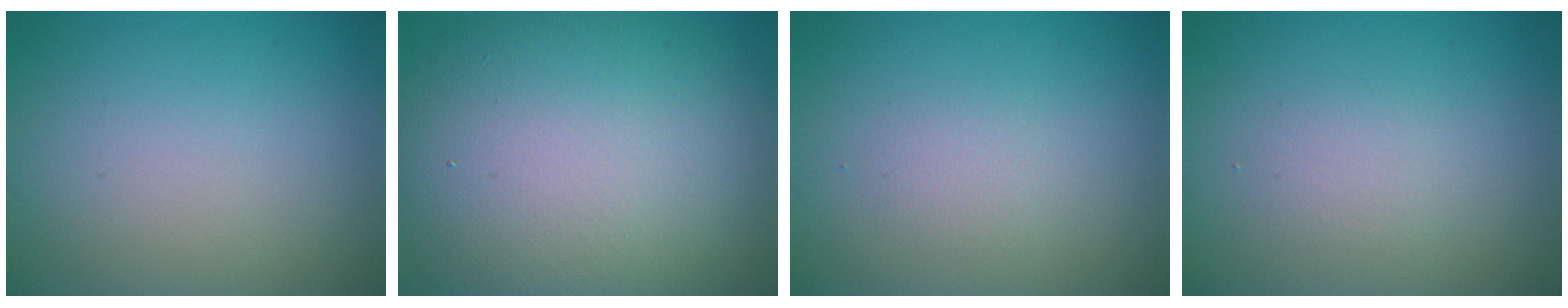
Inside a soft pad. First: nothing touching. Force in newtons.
{"total": 13.5, "press": 13.5, "slide": 1.3}
{"total": 1.2, "press": 1.2, "slide": 0.1}
{"total": 1.4, "press": 1.4, "slide": 0.1}